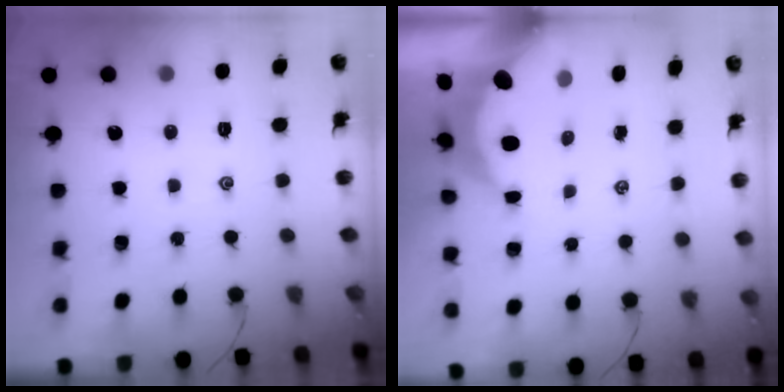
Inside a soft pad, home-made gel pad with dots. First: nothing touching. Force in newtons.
{"total": 7.7, "press": 7.6, "slide": 1.2}